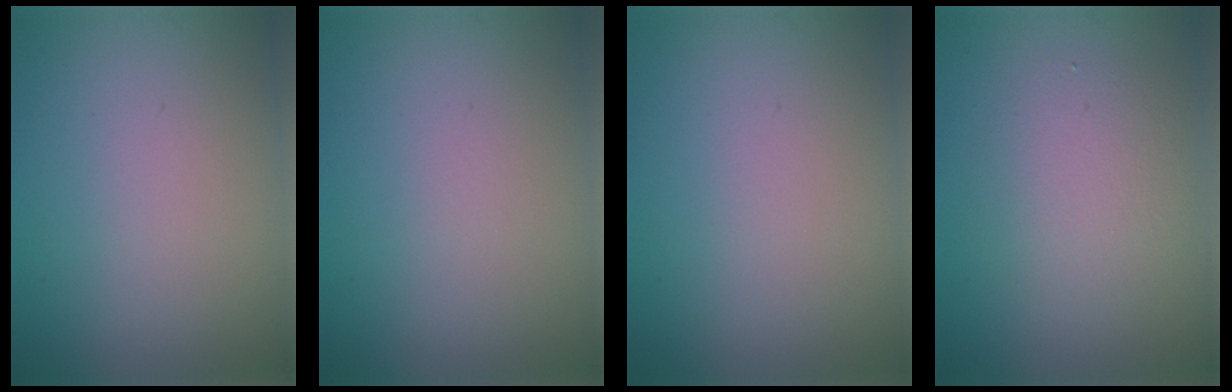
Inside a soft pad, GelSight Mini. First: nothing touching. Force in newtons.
{"total": 0.0}
{"total": 0.0}
{"total": 3.2, "press": 3.2, "slide": 0.2}